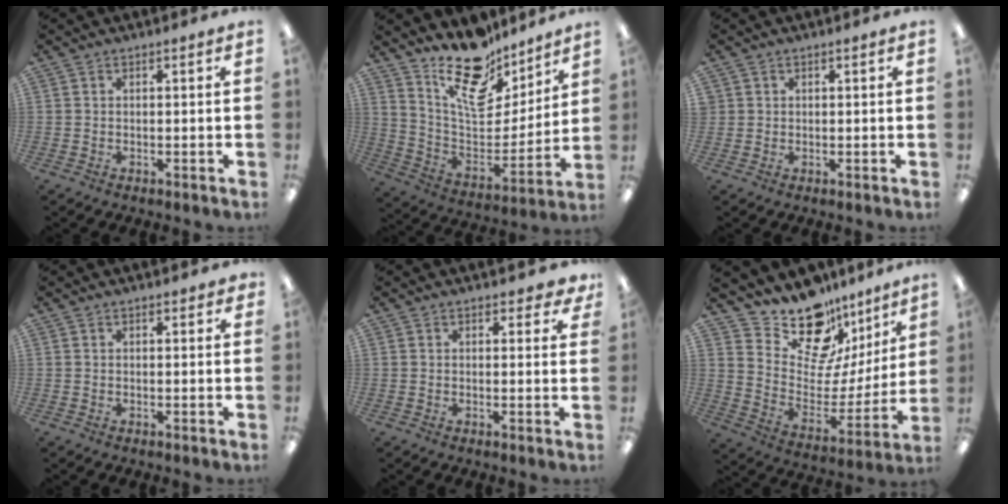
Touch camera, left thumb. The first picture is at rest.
{"total": 19.4, "force": [14.3, 8.9, 9.6], "torque": [-0.165, -0.101, 0.256]}
{"total": 1.0, "force": [0.3, 0.9, 0.0], "torque": [0.000, 0.001, 0.006]}
{"total": 0.9, "force": [0.7, 0.4, 0.3], "torque": [0.001, -0.002, 0.011]}
{"total": 2.1, "force": [1.5, 1.1, 0.9], "torque": [-0.013, 0.000, 0.027]}
{"total": 18.4, "force": [15.1, 8.5, 6.2], "torque": [-0.112, -0.133, 0.269]}